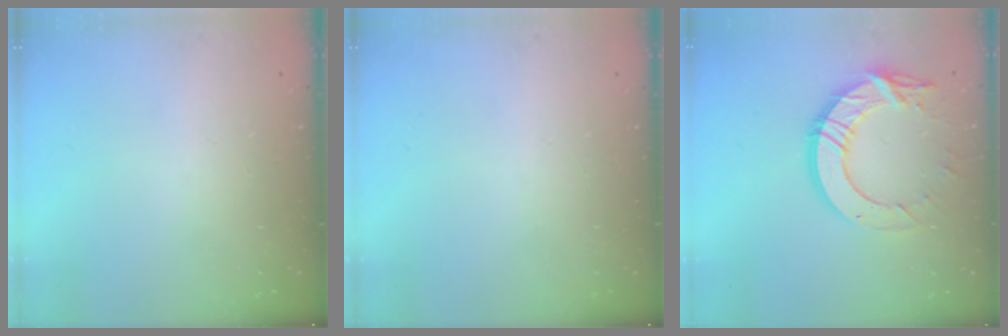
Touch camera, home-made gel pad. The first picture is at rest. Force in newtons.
{"total": 0.0}
{"total": 15.4, "press": 15.3, "slide": 1.3}